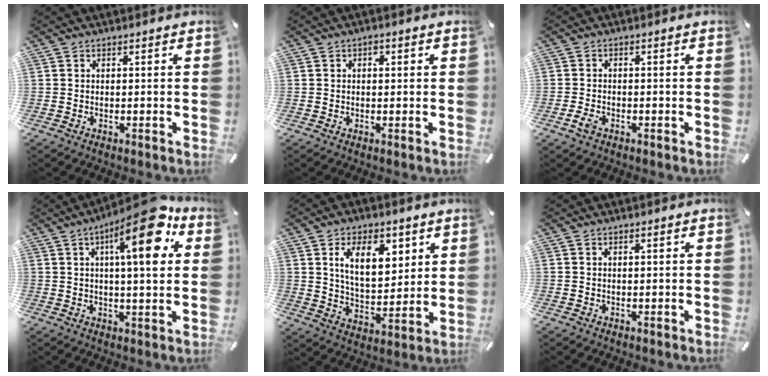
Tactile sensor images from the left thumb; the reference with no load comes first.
{"total": 1.3, "force": [0.3, 0.9, 0.8], "torque": [-0.017, 0.008, 0.003]}
{"total": 2.3, "force": [-1.2, 1.2, 1.6], "torque": [-0.035, 0.001, -0.023]}
{"total": 17.0, "force": [6.9, 4.9, 14.8], "torque": [-0.210, -0.029, 0.098]}
{"total": 12.9, "force": [6.0, 7.5, 8.7], "torque": [-0.143, -0.008, 0.105]}
{"total": 0.8, "force": [0.3, 0.2, 0.7], "torque": [-0.013, 0.001, 0.005]}